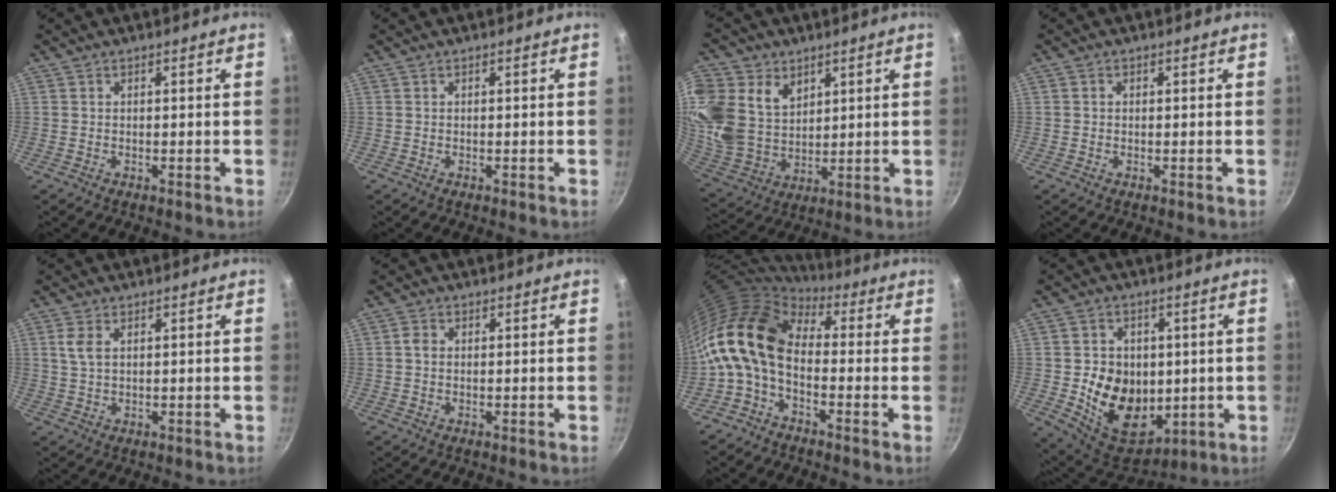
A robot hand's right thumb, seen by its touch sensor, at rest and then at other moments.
{"total": 0.0}
{"total": 21.2, "force": [8.3, 16.0, 11.1], "torque": [-0.258, -0.009, 0.172]}
{"total": 0.6, "force": [0.0, 0.5, 0.2], "torque": [-0.003, 0.003, 0.001]}
{"total": 3.4, "force": [1.1, 2.0, 2.6], "torque": [-0.050, -0.002, 0.020]}
{"total": 1.7, "force": [0.1, 1.4, 1.0], "torque": [-0.018, 0.004, -0.001]}
{"total": 13.7, "force": [-1.1, 8.7, 10.5], "torque": [-0.192, 0.029, -0.043]}
{"total": 16.3, "force": [-0.7, 12.6, 10.3], "torque": [-0.132, -0.018, 0.010]}